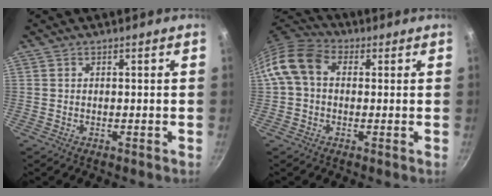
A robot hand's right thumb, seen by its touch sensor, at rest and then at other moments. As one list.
[{"total": 9.5, "force": [1.2, 7.0, 6.2], "torque": [-0.105, 0.024, 0.001]}]